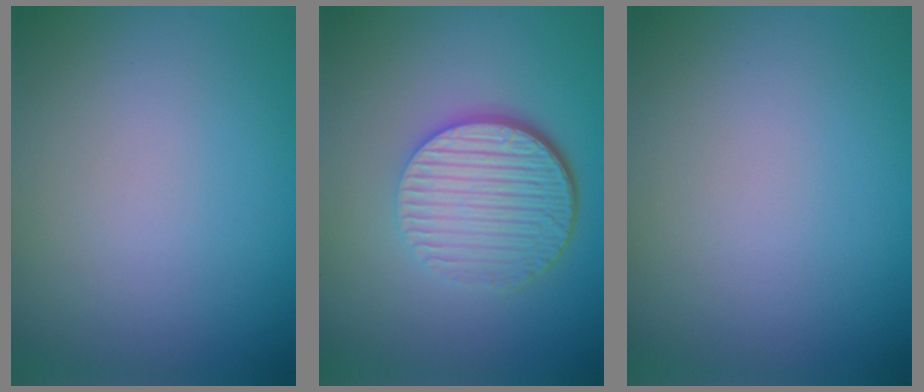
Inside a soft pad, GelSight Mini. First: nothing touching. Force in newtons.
{"total": 6.4, "press": 4.4, "slide": 4.7}
{"total": 0.0}